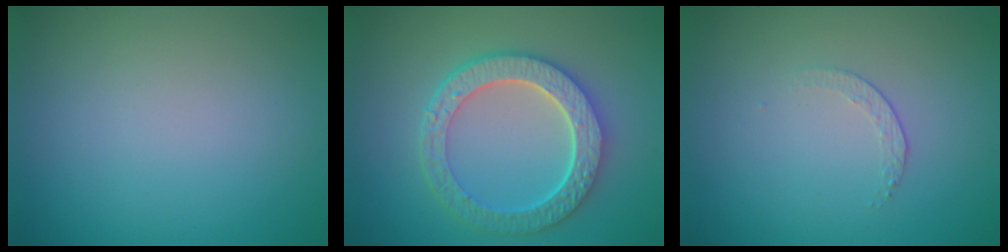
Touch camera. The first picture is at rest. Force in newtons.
{"total": 6.3, "press": 5.0, "slide": 3.7}
{"total": 1.2, "press": 0.5, "slide": 1.1}